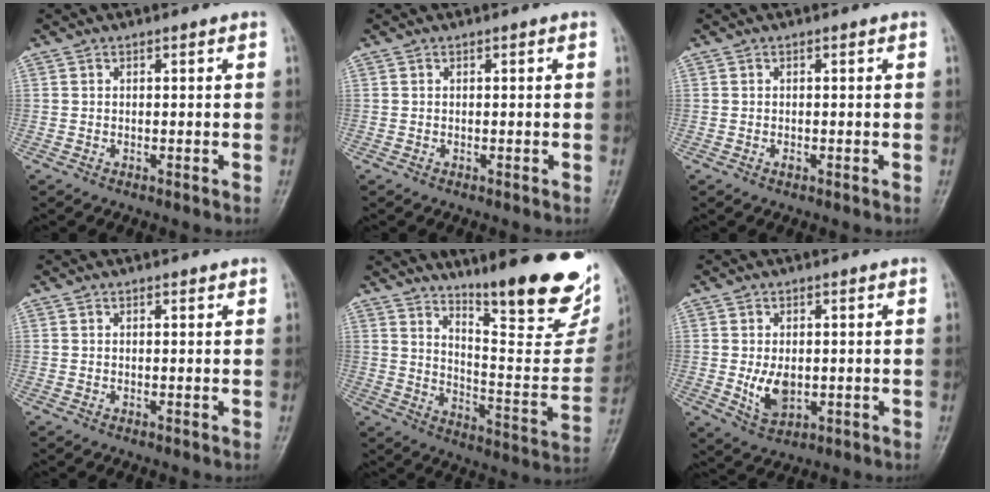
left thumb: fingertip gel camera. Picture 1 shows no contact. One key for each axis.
{"total": 0.0}
{"total": 0.5, "fx": -0.1, "fy": 0.3, "fz": 0.4, "tx": -0.006, "ty": -0.001, "tz": -0.002}
{"total": 0.6, "fx": 0.5, "fy": 0.2, "fz": 0.3, "tx": -0.008, "ty": -0.003, "tz": 0.006}
{"total": 25.5, "fx": 17.7, "fy": 5.9, "fz": 17.4, "tx": -0.211, "ty": -0.101, "tz": 0.251}
{"total": 5.7, "fx": -0.2, "fy": 3.6, "fz": 4.4, "tx": -0.069, "ty": -0.012, "tz": 0.008}